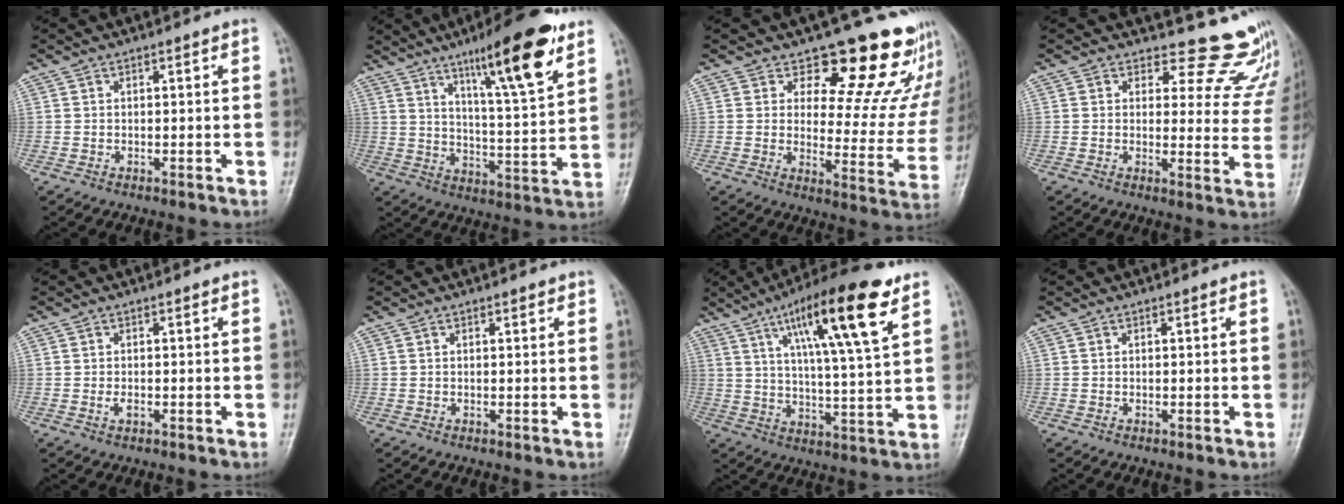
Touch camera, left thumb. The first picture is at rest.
{"total": 17.0, "force": [10.1, 2.7, 13.4], "torque": [-0.195, -0.053, 0.163]}
{"total": 17.8, "force": [15.2, 7.2, 5.9], "torque": [-0.005, -0.126, 0.172]}
{"total": 12.1, "force": [11.4, 4.0, 0.8], "torque": [0.039, -0.116, 0.106]}
{"total": 1.2, "force": [-0.1, 0.7, 1.0], "torque": [-0.016, -0.001, 0.000]}
{"total": 0.7, "force": [0.6, 0.3, 0.2], "torque": [-0.005, -0.005, 0.006]}
{"total": 18.6, "force": [9.4, 3.3, 15.8], "torque": [-0.245, -0.029, 0.151]}
{"total": 0.0}